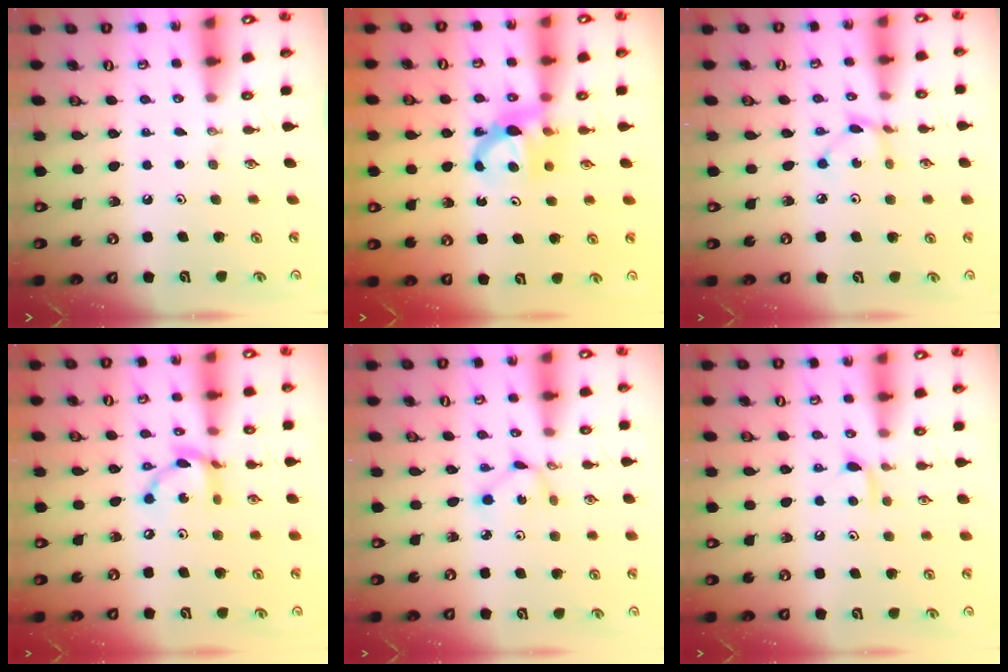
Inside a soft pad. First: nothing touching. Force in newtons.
{"total": 7.3, "press": 7.3, "slide": 0.2}
{"total": 2.6, "press": 2.6, "slide": 0.2}
{"total": 10.9, "press": 10.9, "slide": 0.8}
{"total": 2.0, "press": 2.0, "slide": 0.1}
{"total": 4.2, "press": 4.2, "slide": 0.6}